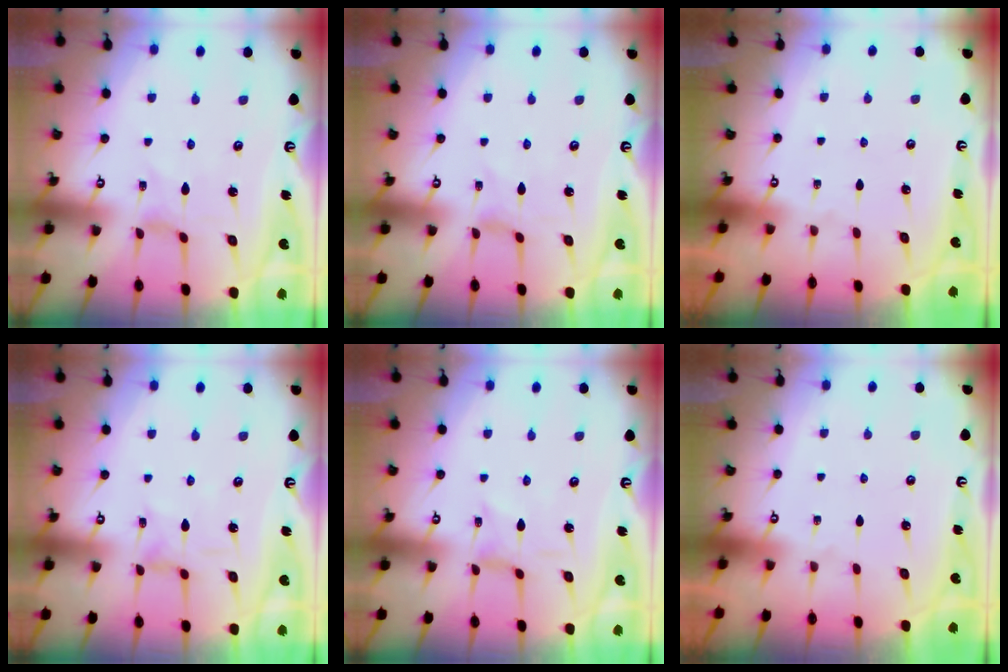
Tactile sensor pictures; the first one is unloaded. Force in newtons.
{"total": 0.0}
{"total": 0.0}
{"total": 1.2, "press": 1.2, "slide": 0.4}
{"total": 0.5, "press": 0.5, "slide": 0.1}
{"total": 0.0}